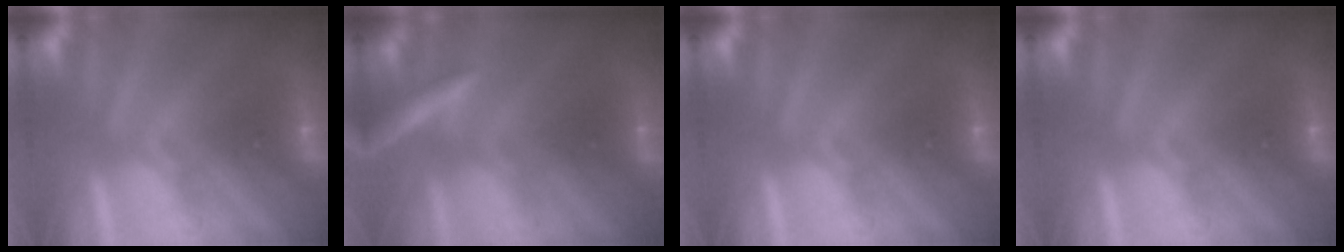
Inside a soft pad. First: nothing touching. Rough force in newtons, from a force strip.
{"total": 2.9}
{"total": 0.0}
{"total": 0.0}